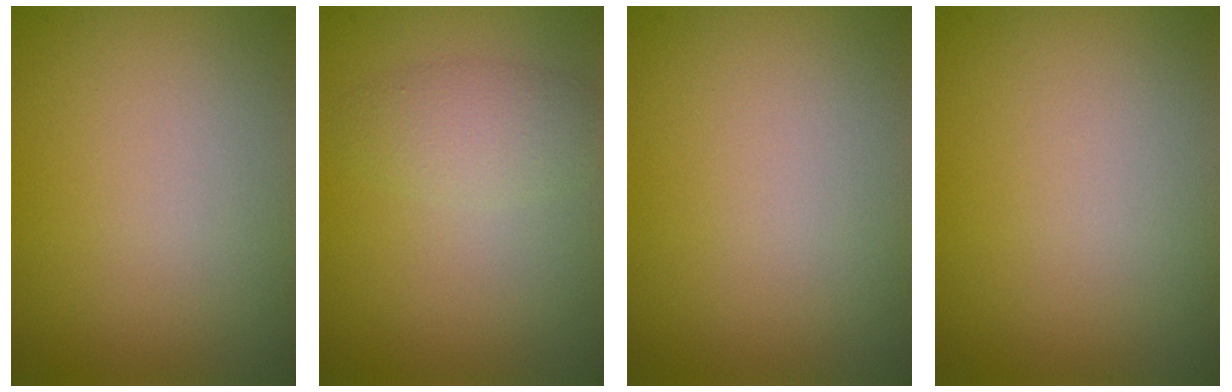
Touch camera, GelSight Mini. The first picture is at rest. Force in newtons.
{"total": 2.4, "press": 2.4, "slide": 0.0}
{"total": 0.0}
{"total": 0.0}